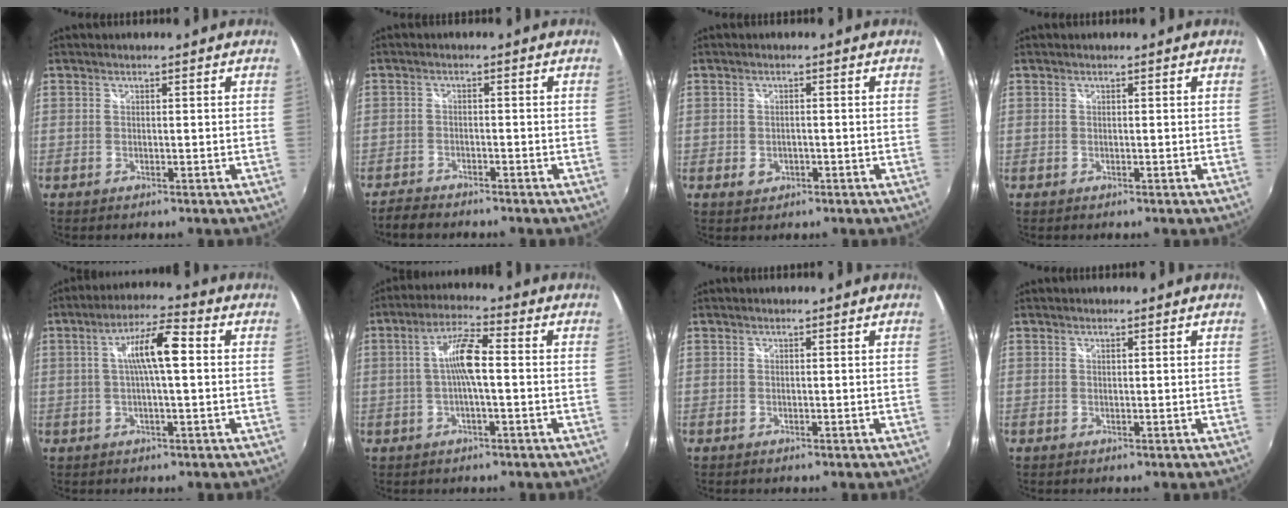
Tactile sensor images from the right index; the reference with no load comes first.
{"total": 3.9, "force": [-3.7, 0.8, 1.0], "torque": [-0.037, -0.014, -0.071]}
{"total": 2.6, "force": [-0.7, 2.0, 1.5], "torque": [-0.028, -0.003, -0.009]}
{"total": 0.0}
{"total": 8.5, "force": [1.0, 1.4, 8.3], "torque": [-0.147, 0.013, 0.017]}
{"total": 6.9, "force": [-0.3, 1.1, 6.9], "torque": [-0.136, 0.012, -0.005]}
{"total": 0.0}
{"total": 0.0}